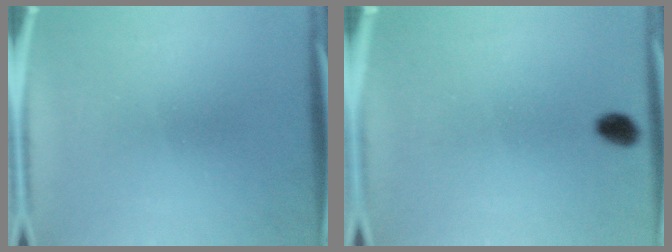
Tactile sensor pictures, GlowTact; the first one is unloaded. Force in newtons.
{"total": 2.7}